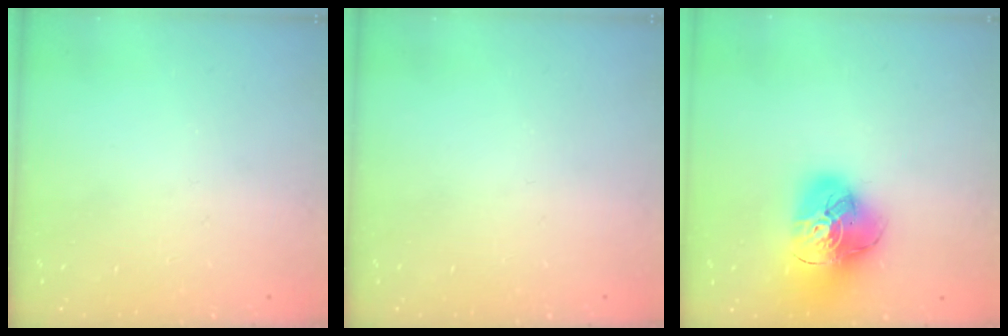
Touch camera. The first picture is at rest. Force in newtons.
{"total": 0.0}
{"total": 19.0, "press": 18.8, "slide": 2.2}